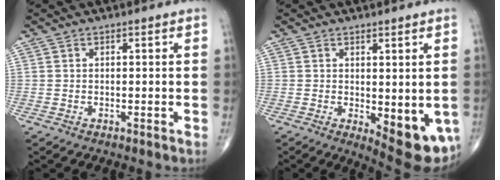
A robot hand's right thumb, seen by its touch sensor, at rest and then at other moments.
{"total": 9.9, "force": [-1.8, 4.1, 8.8], "torque": [-0.094, -0.022, -0.012]}